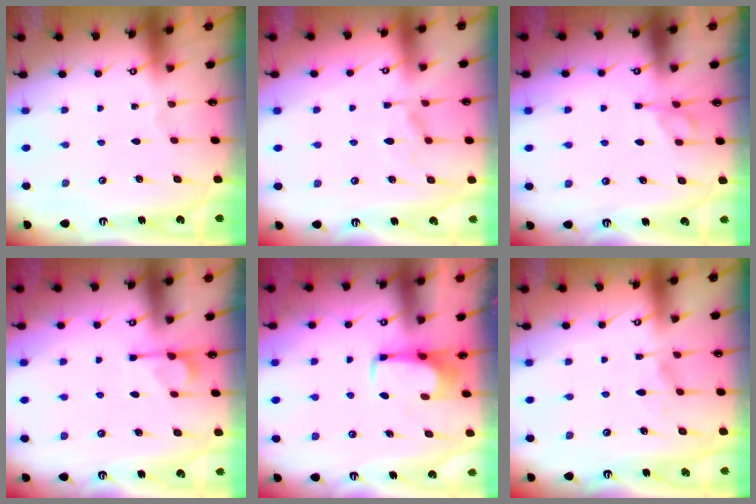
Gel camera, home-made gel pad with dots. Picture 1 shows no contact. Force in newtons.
{"total": 1.4, "press": 0.3, "slide": 1.4}
{"total": 5.8, "press": 5.7, "slide": 0.9}
{"total": 1.2, "press": 0.3, "slide": 1.1}
{"total": 1.0, "press": 0.9, "slide": 0.4}
{"total": 4.5, "press": 4.5, "slide": 0.4}